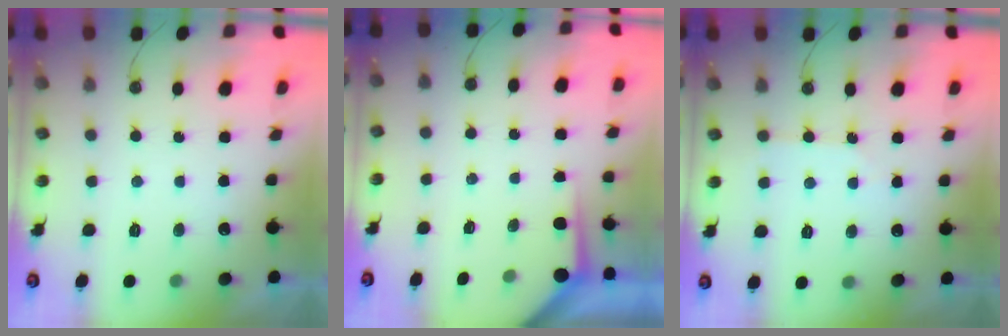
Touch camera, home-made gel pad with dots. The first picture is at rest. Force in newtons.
{"total": 3.4, "press": 3.3, "slide": 0.3}
{"total": 2.6, "press": 2.6, "slide": 0.5}